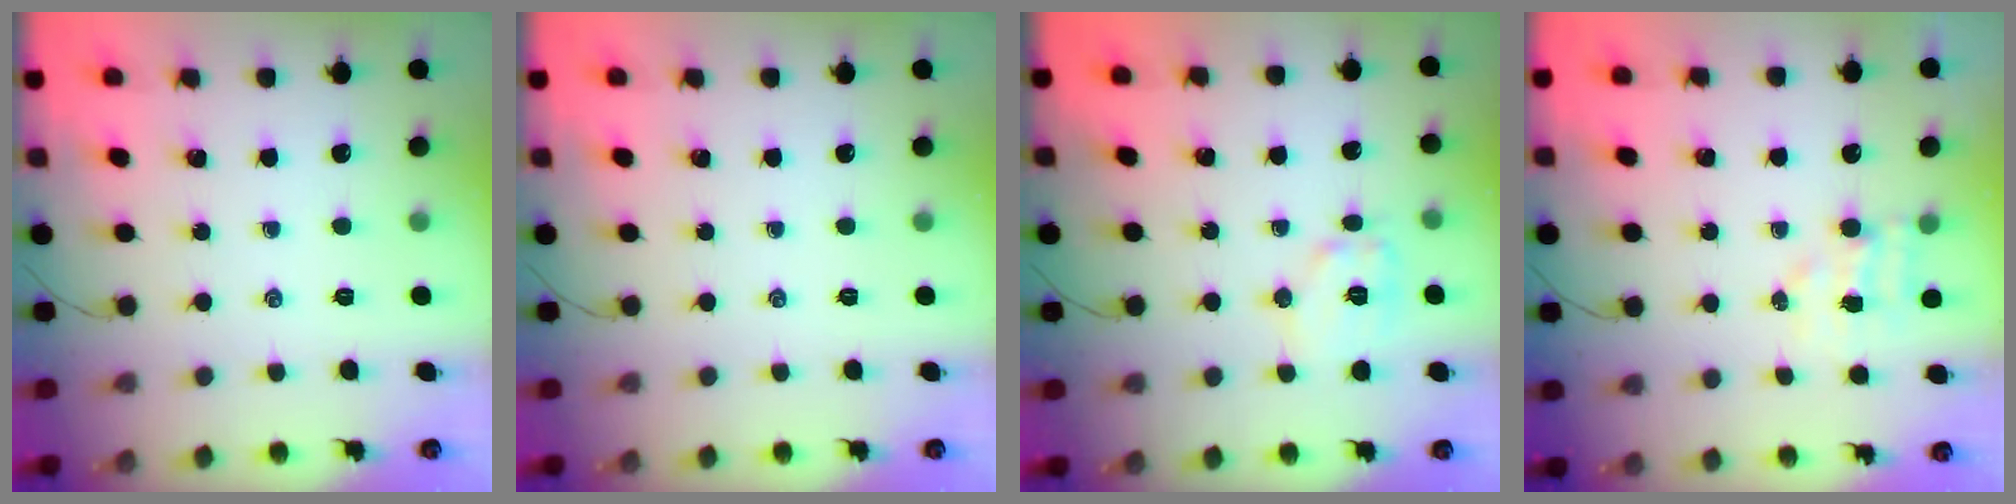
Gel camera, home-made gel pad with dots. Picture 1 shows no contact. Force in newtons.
{"total": 0.0}
{"total": 9.2, "press": 9.2, "slide": 0.5}
{"total": 3.9, "press": 3.8, "slide": 0.6}